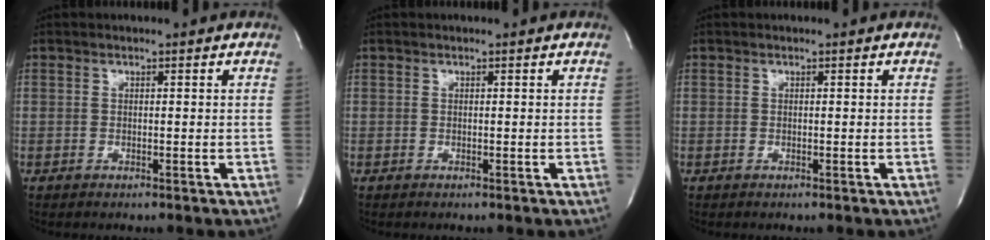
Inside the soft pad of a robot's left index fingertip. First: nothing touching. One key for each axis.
{"total": 0.0}
{"total": 0.0}